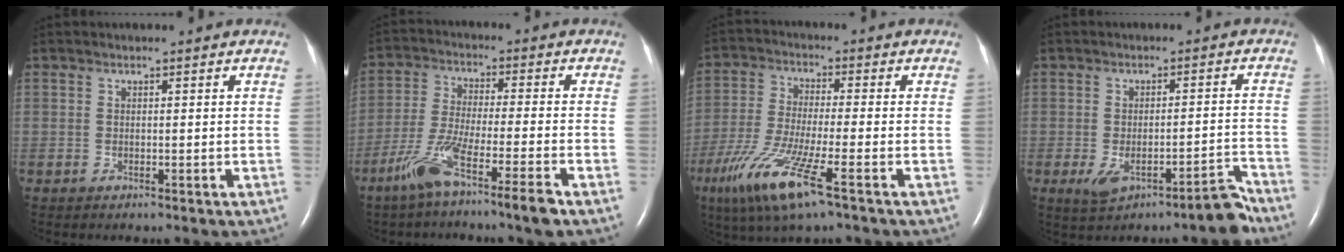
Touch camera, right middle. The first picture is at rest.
{"total": 9.7, "force": [-6.2, -0.5, 7.5], "torque": [-0.144, -0.023, -0.118]}
{"total": 11.9, "force": [-6.2, 0.9, 10.1], "torque": [-0.213, -0.031, -0.117]}
{"total": 6.1, "force": [-4.1, 1.0, 4.5], "torque": [-0.060, 0.015, -0.059]}